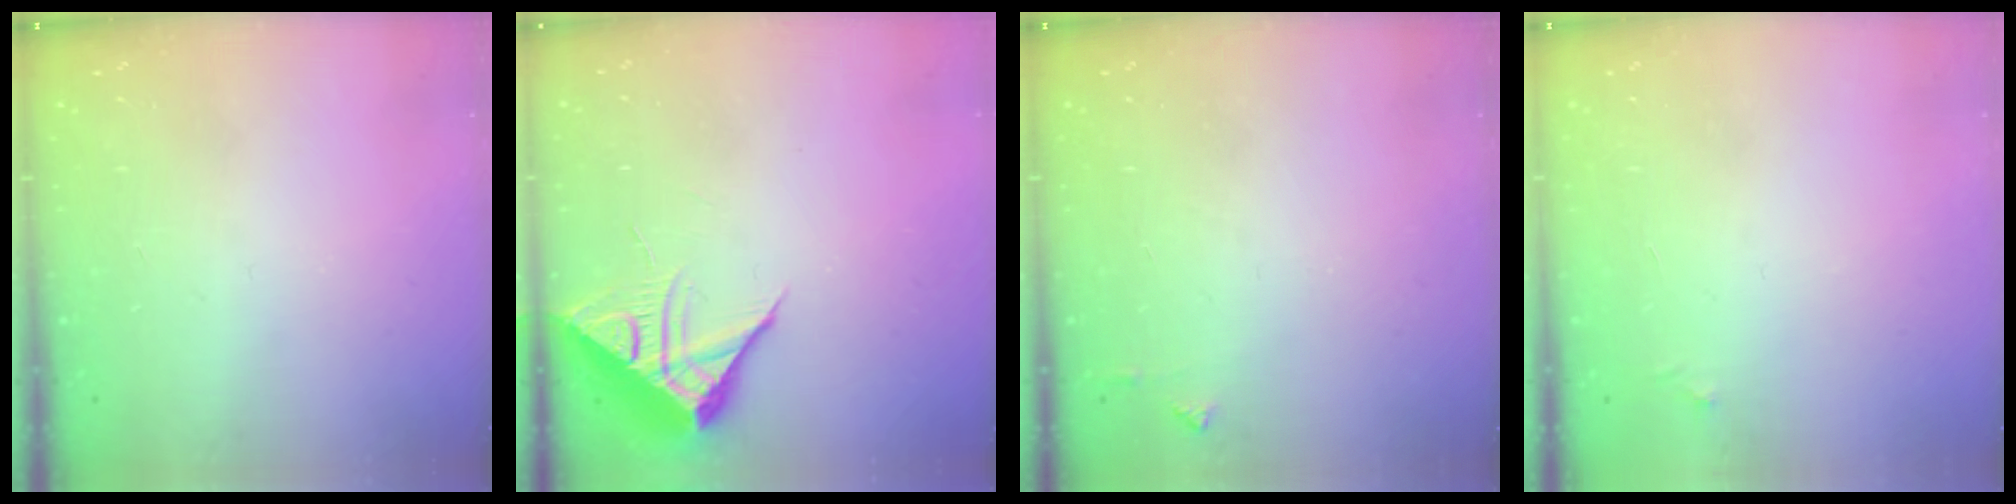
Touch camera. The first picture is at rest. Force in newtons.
{"total": 9.7, "press": 9.7, "slide": 0.5}
{"total": 3.5, "press": 3.4, "slide": 0.5}
{"total": 3.3, "press": 3.2, "slide": 0.5}